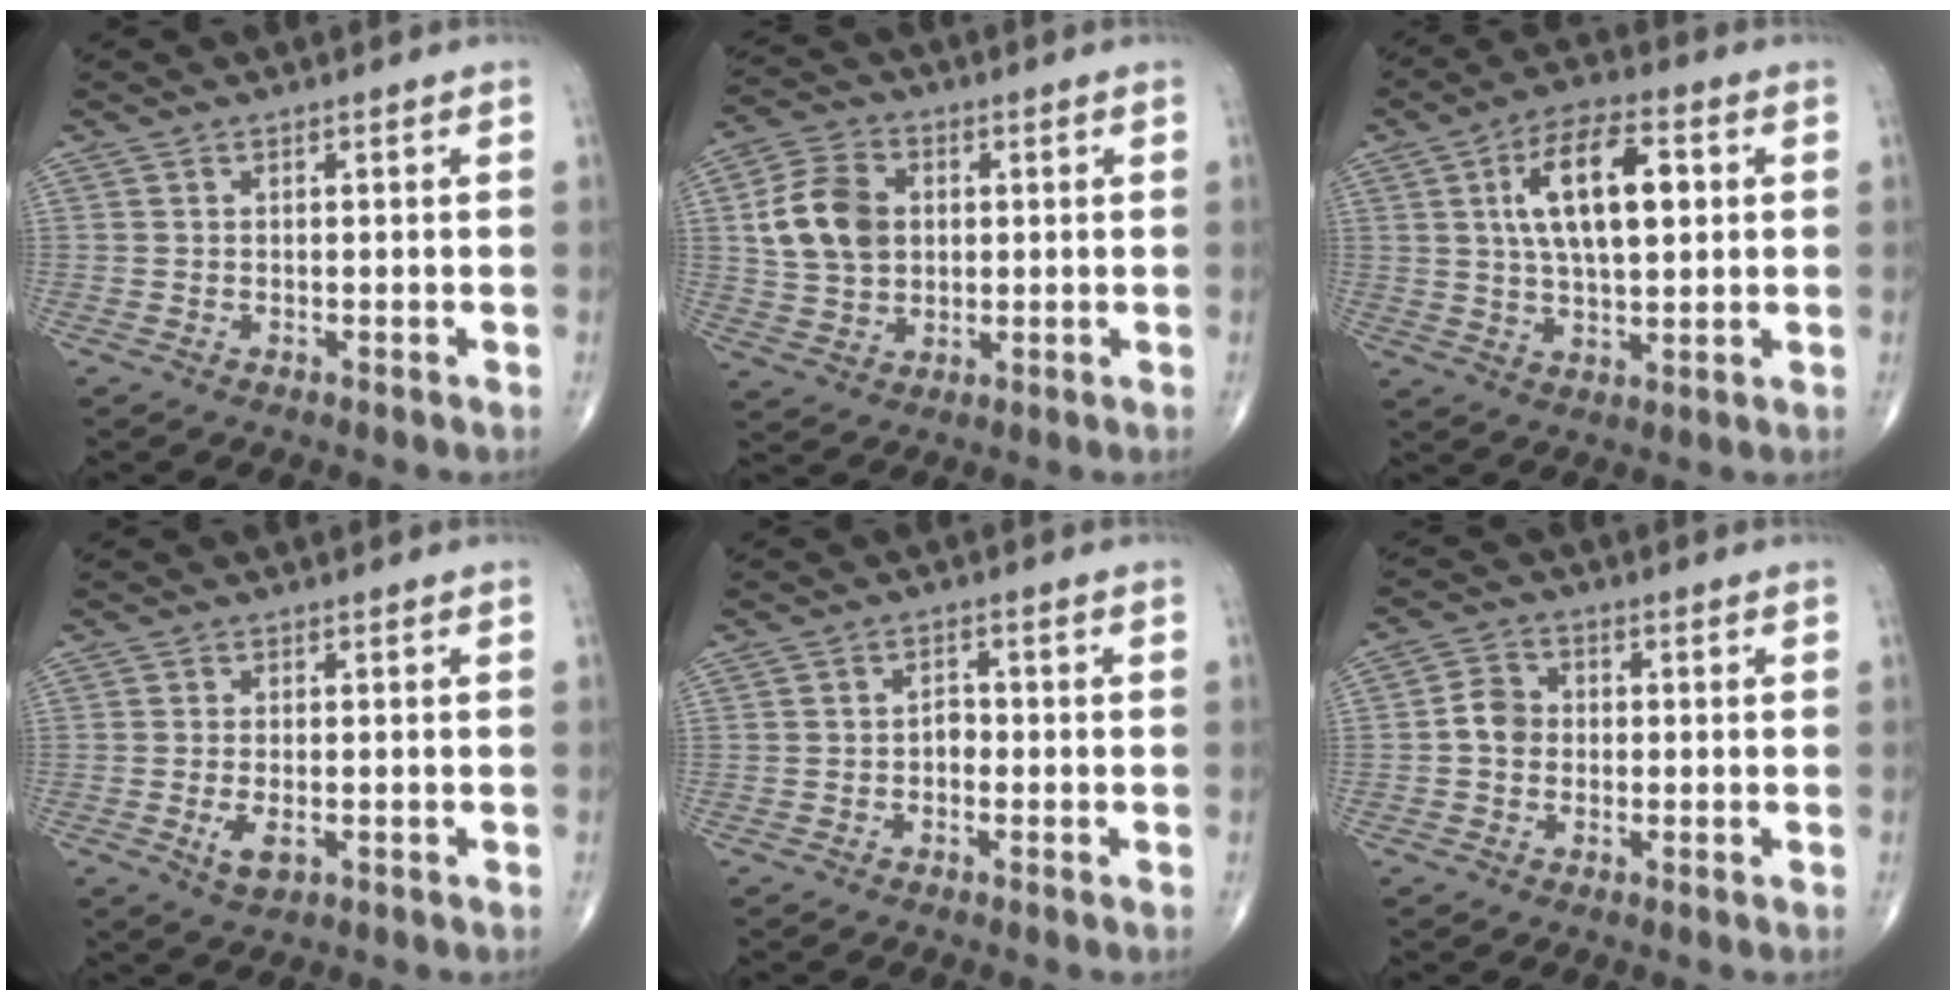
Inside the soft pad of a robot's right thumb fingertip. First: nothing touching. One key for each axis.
{"total": 11.2, "fx": 1.8, "fy": 8.4, "fz": 7.3, "tx": -0.121, "ty": 0.006, "tz": 0.034}
{"total": 14.1, "fx": 3.1, "fy": 6.4, "fz": 12.1, "tx": -0.195, "ty": 0.004, "tz": 0.052}
{"total": 3.5, "fx": -1.0, "fy": 1.7, "fz": 3.0, "tx": -0.056, "ty": -0.006, "tz": -0.015}
{"total": 2.1, "fx": -0.7, "fy": 1.5, "fz": 1.3, "tx": -0.007, "ty": 0.007, "tz": -0.018}
{"total": 4.5, "fx": -0.5, "fy": 3.8, "fz": 2.4, "tx": -0.032, "ty": 0.015, "tz": -0.017}